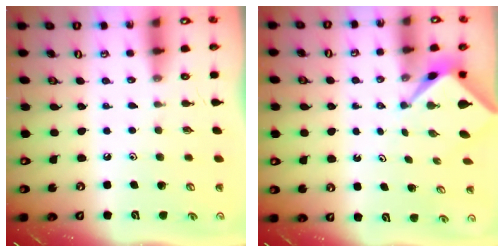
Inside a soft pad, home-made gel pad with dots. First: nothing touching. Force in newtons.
{"total": 2.3, "press": 2.3, "slide": 0.3}